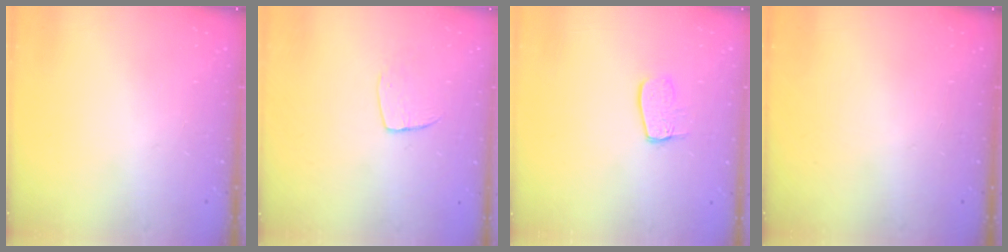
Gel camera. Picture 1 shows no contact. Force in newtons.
{"total": 7.0, "press": 6.9, "slide": 0.5}
{"total": 7.5, "press": 7.5, "slide": 0.6}
{"total": 0.0}